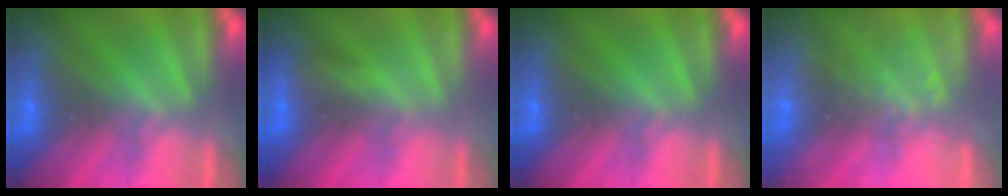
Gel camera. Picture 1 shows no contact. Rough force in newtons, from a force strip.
{"total": 3.0}
{"total": 0.0}
{"total": 5.8}